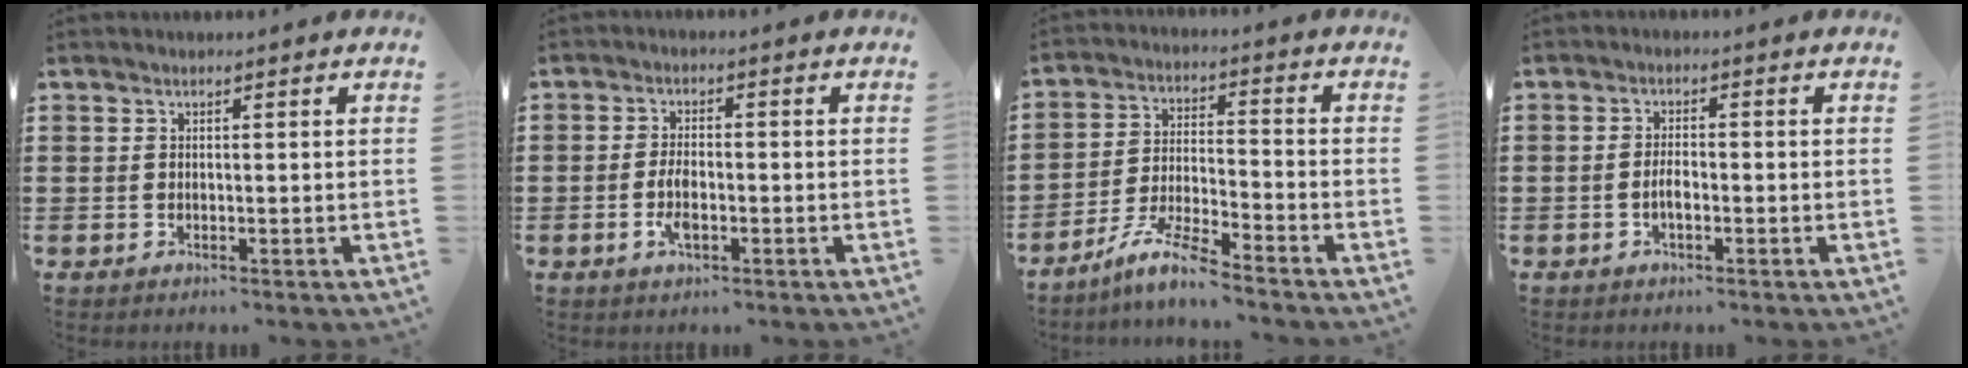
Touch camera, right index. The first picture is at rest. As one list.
[{"total": 3.8, "force": [-1.3, 1.6, 3.2], "torque": [-0.070, 0.000, -0.026]}, {"total": 7.1, "force": [-6.3, 0.2, 3.3], "torque": [-0.081, -0.007, -0.125]}, {"total": 2.2, "force": [-0.8, 0.9, 1.9], "torque": [-0.044, 0.001, -0.017]}]